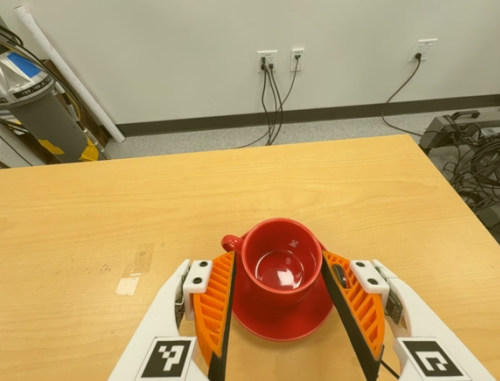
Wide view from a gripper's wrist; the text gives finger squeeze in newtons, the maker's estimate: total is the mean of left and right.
{"total": 0.0}